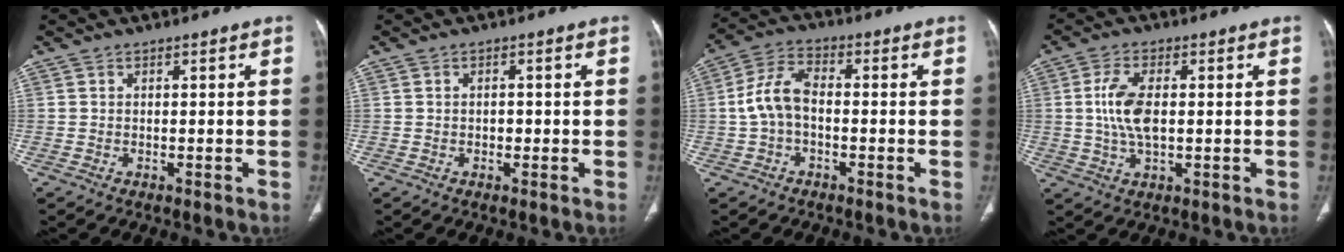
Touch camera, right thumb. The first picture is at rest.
{"total": 1.1, "force": [-0.2, 0.8, 0.8], "torque": [-0.005, 0.002, -0.004]}
{"total": 7.5, "force": [-0.9, 4.5, 6.0], "torque": [-0.119, 0.026, -0.026]}
{"total": 7.5, "force": [0.5, 3.6, 6.6], "torque": [-0.142, 0.001, 0.009]}